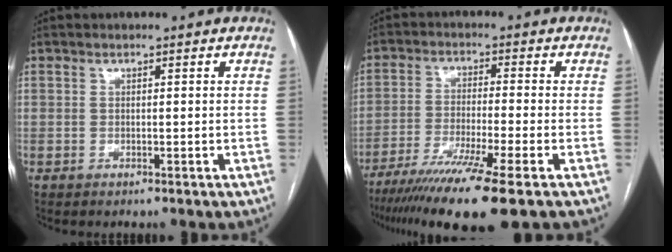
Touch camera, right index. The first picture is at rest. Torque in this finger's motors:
{"motor_torque": [1.18, -0.96, 0.76, 0.21]}